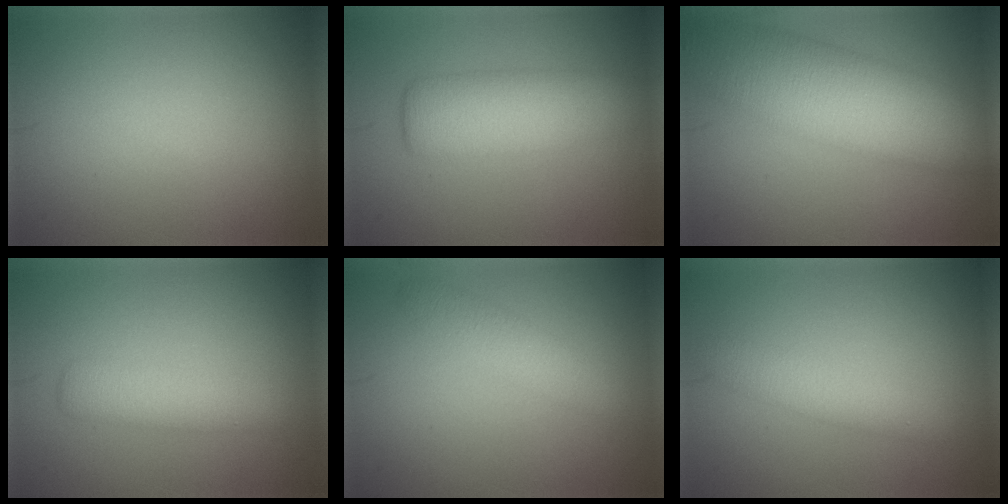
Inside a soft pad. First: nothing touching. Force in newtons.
{"total": 5.9, "press": 5.9, "slide": 0.1}
{"total": 11.0, "press": 10.9, "slide": 0.8}
{"total": 2.9, "press": 2.9, "slide": 0.1}
{"total": 2.7, "press": 2.7, "slide": 0.1}
{"total": 2.5, "press": 2.5, "slide": 0.1}